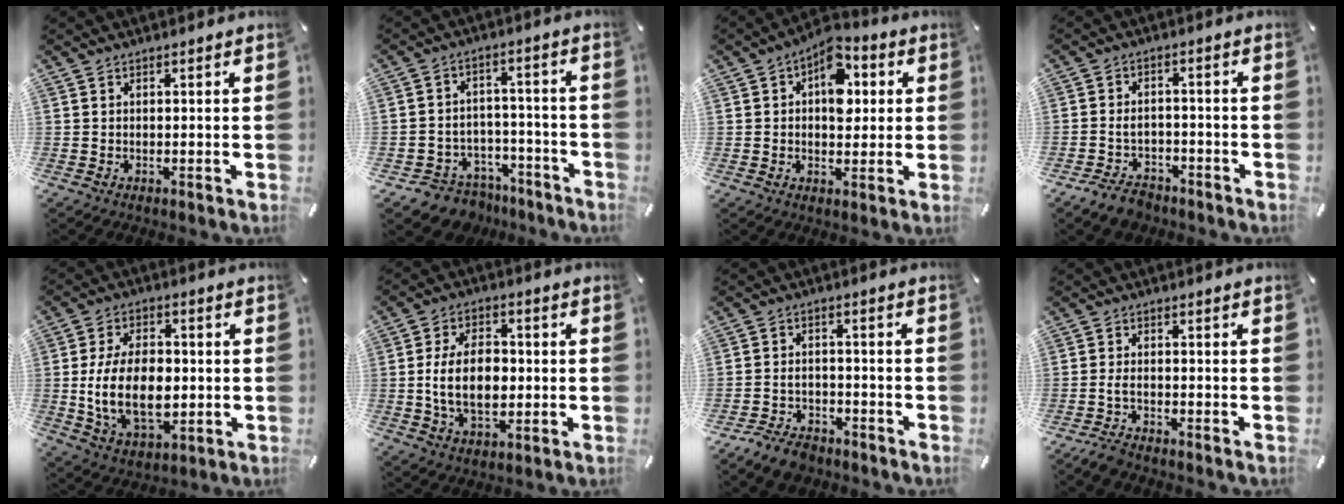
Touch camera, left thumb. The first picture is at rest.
{"total": 6.7, "force": [-4.0, 5.3, 0.8], "torque": [-0.018, 0.022, -0.070]}
{"total": 9.9, "force": [2.2, 6.6, 7.0], "torque": [-0.082, -0.007, 0.035]}
{"total": 5.3, "force": [-3.3, 3.3, 2.5], "torque": [-0.053, 0.019, -0.064]}
{"total": 16.0, "force": [-1.1, 10.2, 12.3], "torque": [-0.243, 0.000, -0.016]}
{"total": 13.1, "force": [-1.1, 8.7, 9.8], "torque": [-0.184, 0.002, -0.022]}
{"total": 5.9, "force": [-4.9, 2.8, 1.9], "torque": [-0.038, 0.026, -0.094]}
{"total": 2.9, "force": [-2.2, 0.8, 1.8], "torque": [-0.046, 0.007, -0.044]}